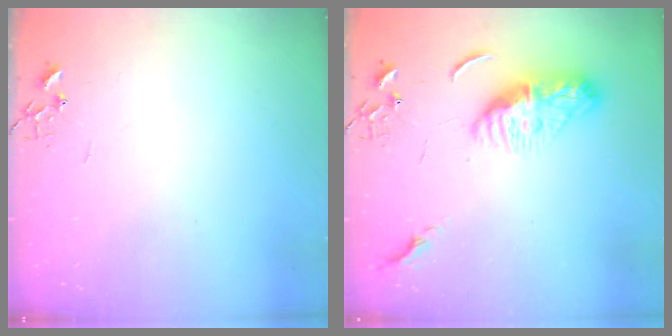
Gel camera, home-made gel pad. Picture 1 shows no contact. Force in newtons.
{"total": 11.6, "press": 11.6, "slide": 1.3}